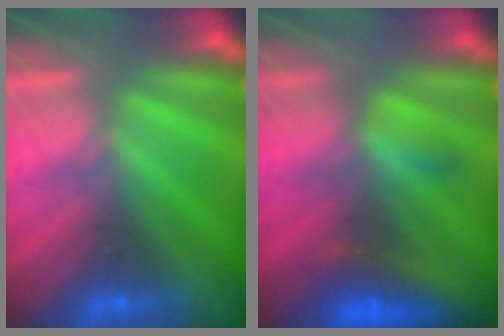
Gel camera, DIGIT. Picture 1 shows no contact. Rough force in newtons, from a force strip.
{"total": 9.2}